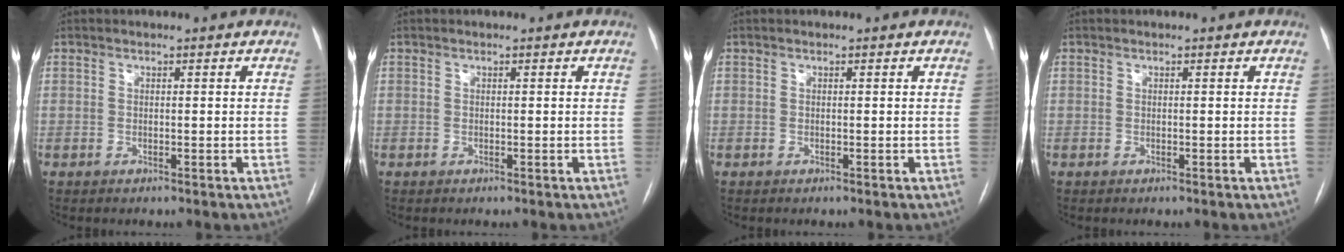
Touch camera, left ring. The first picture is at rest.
{"total": 0.0}
{"total": 0.0}
{"total": 0.0}